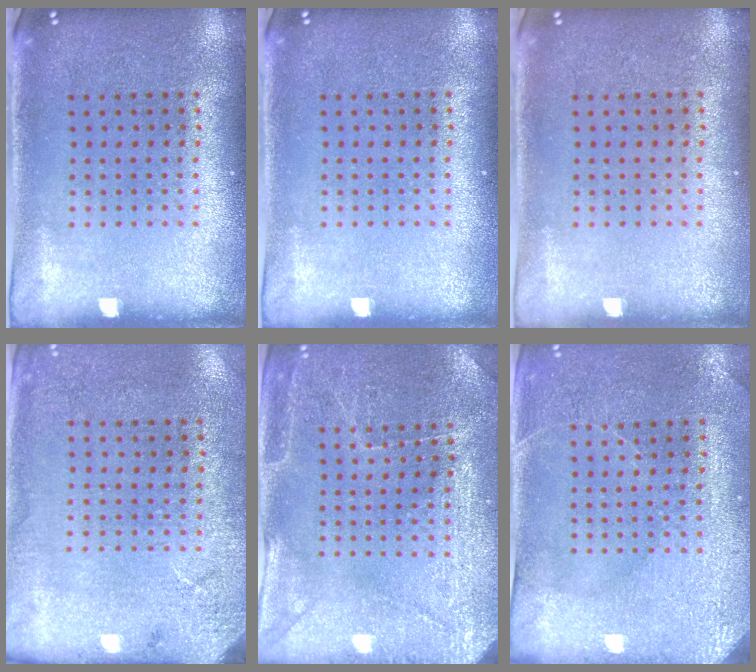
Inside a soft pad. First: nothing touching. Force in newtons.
{"total": 0.0}
{"total": 0.0}
{"total": 2.7, "press": 2.2, "slide": 1.5}
{"total": 2.9, "press": 2.9, "slide": 0.3}
{"total": 2.9, "press": 2.8, "slide": 0.7}